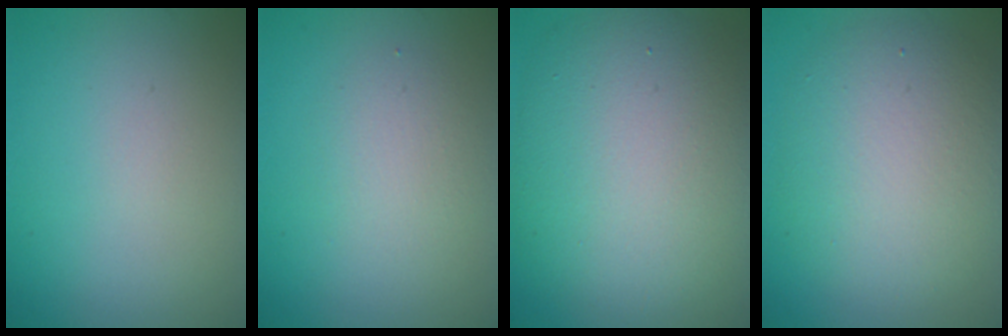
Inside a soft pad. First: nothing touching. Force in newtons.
{"total": 2.2, "press": 2.2, "slide": 0.1}
{"total": 11.6, "press": 11.6, "slide": 0.6}
{"total": 7.0, "press": 7.0, "slide": 0.4}